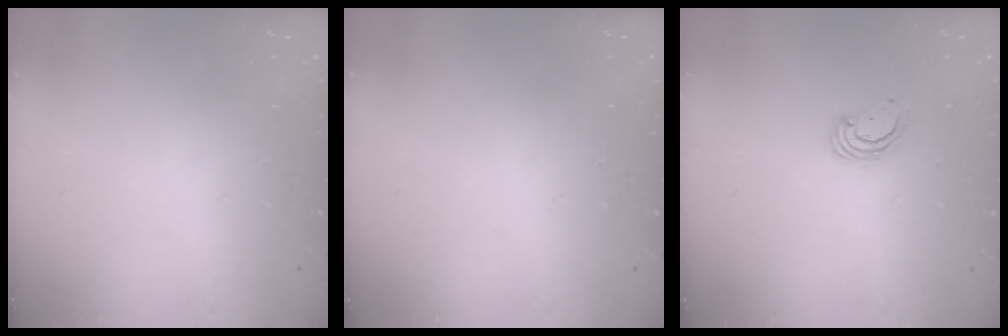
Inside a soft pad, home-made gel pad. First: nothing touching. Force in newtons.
{"total": 0.0}
{"total": 3.3, "press": 3.3, "slide": 0.2}